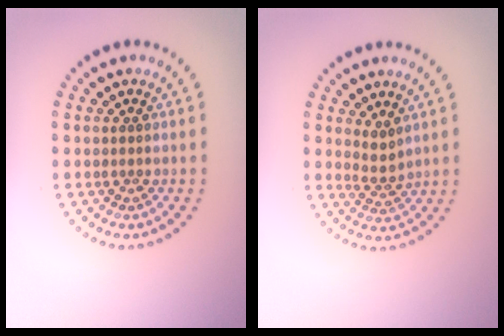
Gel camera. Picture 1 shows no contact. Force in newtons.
{"total": 1.9, "press": 1.3, "slide": 1.3}